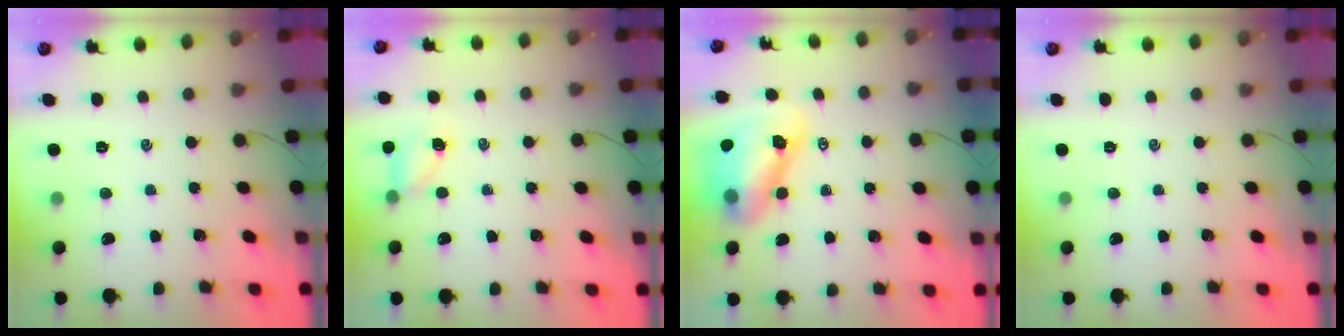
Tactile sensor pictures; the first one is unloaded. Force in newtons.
{"total": 5.5, "press": 5.3, "slide": 1.4}
{"total": 9.3, "press": 8.9, "slide": 3.0}
{"total": 0.0}